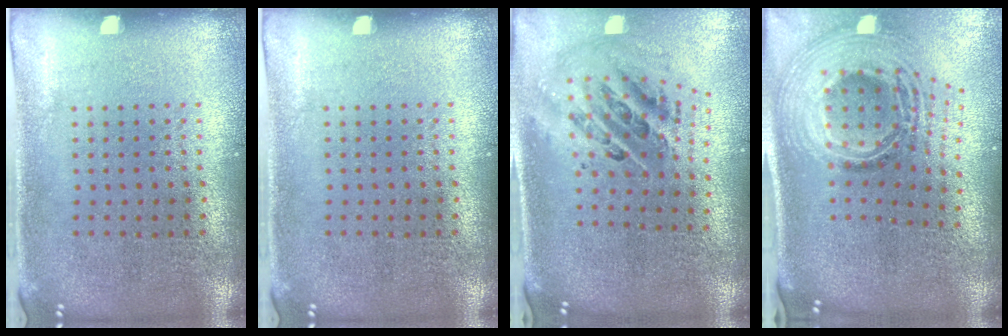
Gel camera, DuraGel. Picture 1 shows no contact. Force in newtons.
{"total": 0.0}
{"total": 1.7, "press": 1.4, "slide": 1.1}
{"total": 2.9, "press": 2.0, "slide": 2.1}